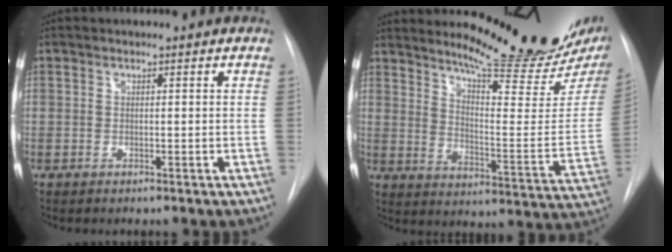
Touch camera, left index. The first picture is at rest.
{"total": 19.6, "force": [16.9, 0.4, 9.9], "torque": [-0.144, -0.092, 0.230]}